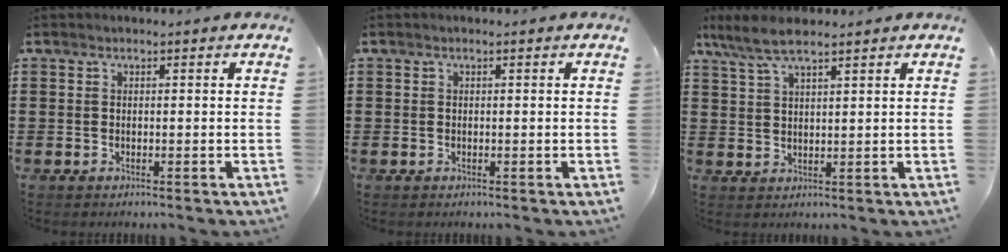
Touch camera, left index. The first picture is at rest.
{"total": 0.0}
{"total": 5.7, "force": [4.3, 1.2, 3.5], "torque": [-0.079, -0.002, 0.080]}